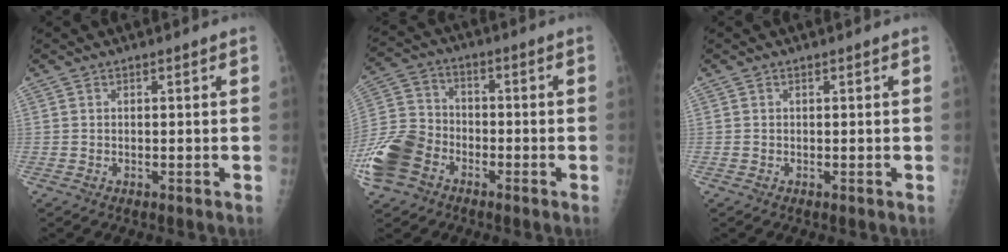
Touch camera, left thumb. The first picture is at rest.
{"total": 13.4, "force": [-6.5, 9.7, 6.7], "torque": [-0.142, 0.032, -0.131]}
{"total": 0.0}